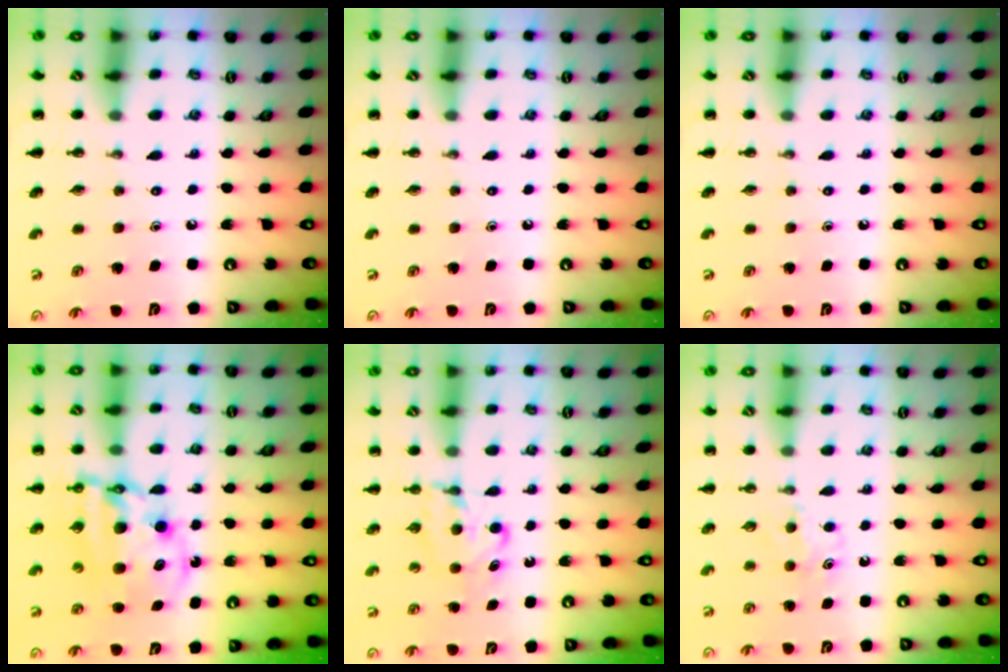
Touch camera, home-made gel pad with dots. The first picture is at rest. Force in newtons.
{"total": 0.0}
{"total": 0.0}
{"total": 11.7, "press": 11.4, "slide": 2.8}
{"total": 6.0, "press": 5.9, "slide": 0.9}
{"total": 4.8, "press": 4.6, "slide": 1.3}